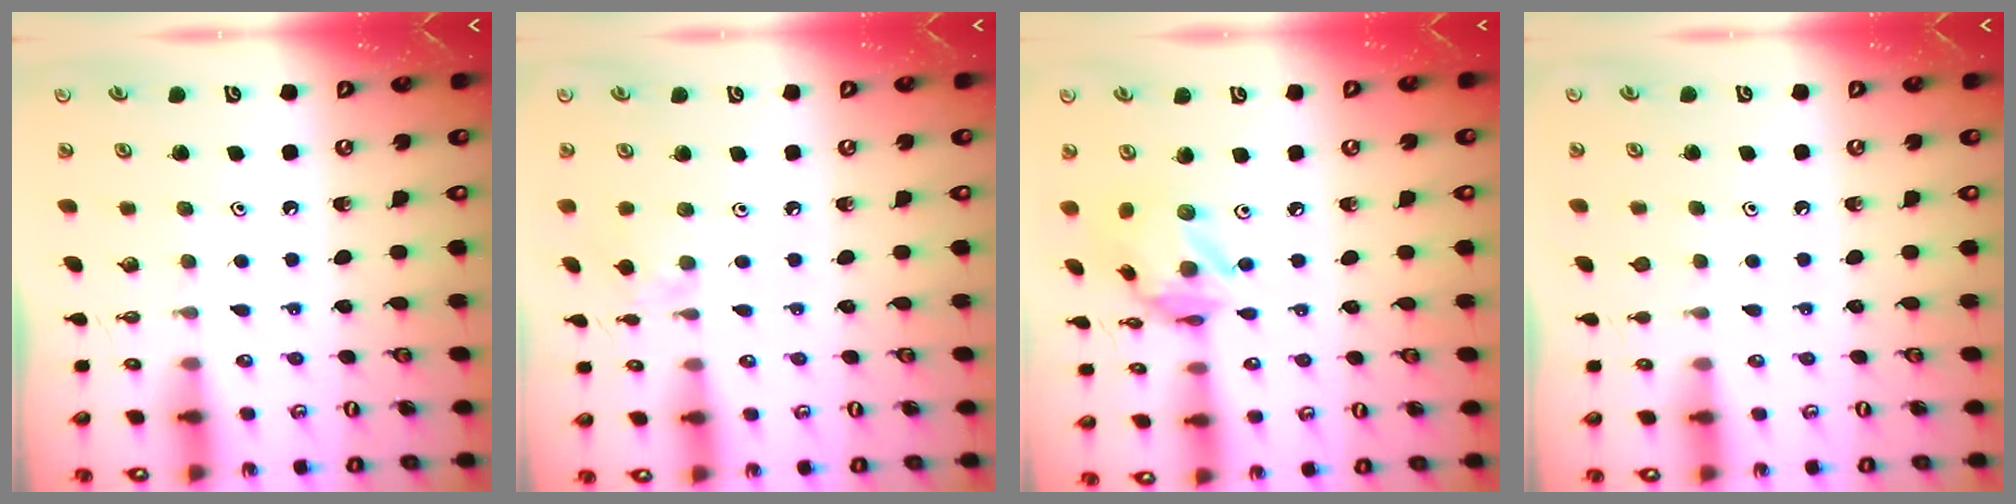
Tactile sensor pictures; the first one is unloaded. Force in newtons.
{"total": 2.9, "press": 2.8, "slide": 0.5}
{"total": 13.3, "press": 13.2, "slide": 1.2}
{"total": 0.6, "press": 0.6, "slide": 0.2}